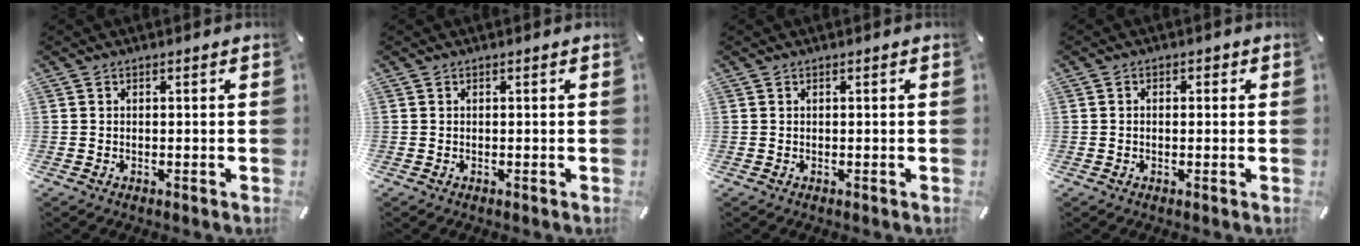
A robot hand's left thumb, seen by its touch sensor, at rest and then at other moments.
{"total": 0.0}
{"total": 0.0}
{"total": 1.8, "force": [-0.5, 1.3, 1.2], "torque": [-0.023, 0.006, -0.010]}